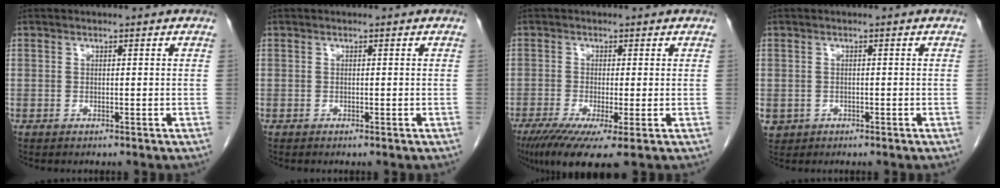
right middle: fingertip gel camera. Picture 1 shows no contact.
{"total": 0.0}
{"total": 8.3, "force": [-4.5, 1.1, 6.9], "torque": [-0.109, -0.021, -0.076]}
{"total": 2.4, "force": [-1.0, 2.2, 0.5], "torque": [-0.008, 0.003, -0.010]}